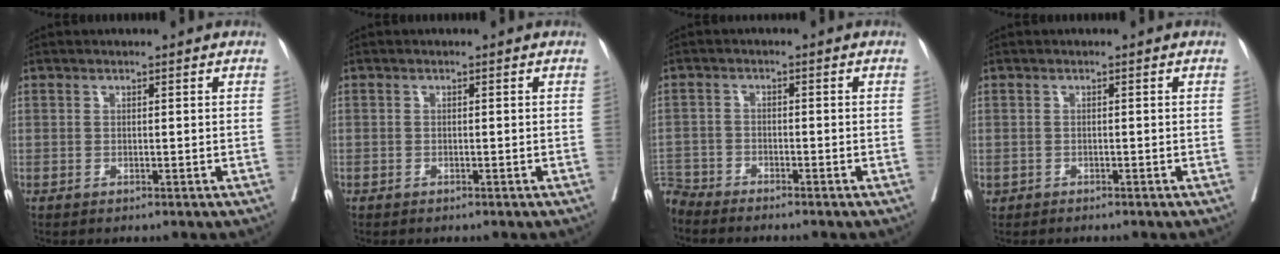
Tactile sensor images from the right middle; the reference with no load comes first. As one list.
[{"total": 0.8, "force": [-0.3, 0.8, -0.1], "torque": [0.000, 0.006, -0.009]}, {"total": 4.8, "force": [-4.8, 0.0, -0.1], "torque": [0.014, -0.007, -0.091]}, {"total": 1.1, "force": [-0.8, 0.7, 0.3], "torque": [-0.012, 0.000, -0.011]}]